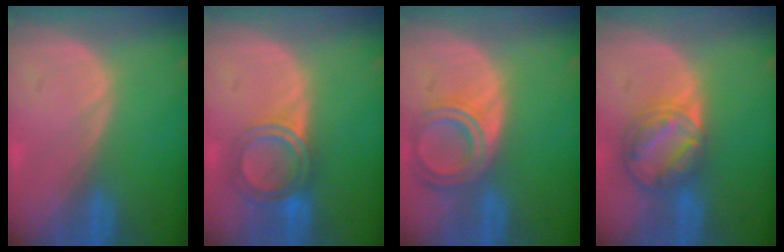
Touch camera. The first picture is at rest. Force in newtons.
{"total": 5.8, "press": 5.3, "slide": 2.4}
{"total": 6.7, "press": 6.0, "slide": 2.8}
{"total": 8.5, "press": 7.2, "slide": 4.6}